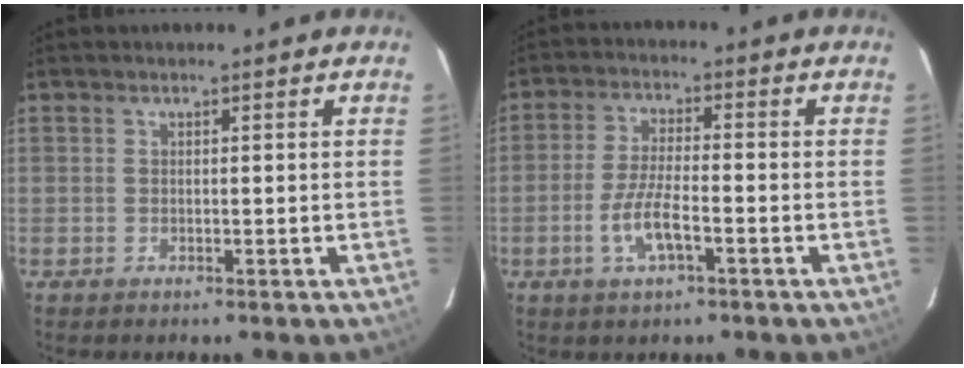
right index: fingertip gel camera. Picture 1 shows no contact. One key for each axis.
{"total": 7.0, "fx": -3.0, "fy": 1.9, "fz": 6.0, "tx": -0.126, "ty": -0.004, "tz": -0.057}